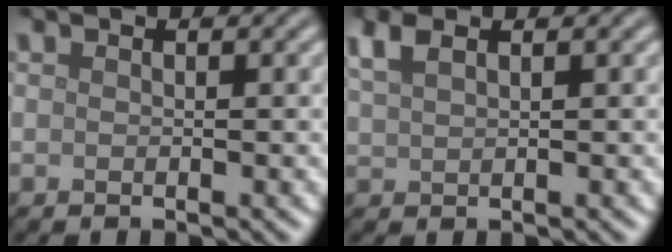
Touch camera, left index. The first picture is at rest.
{"total": 2.4, "force": [1.7, 0.8, 1.5], "torque": [-0.036, 0.008, 0.038]}